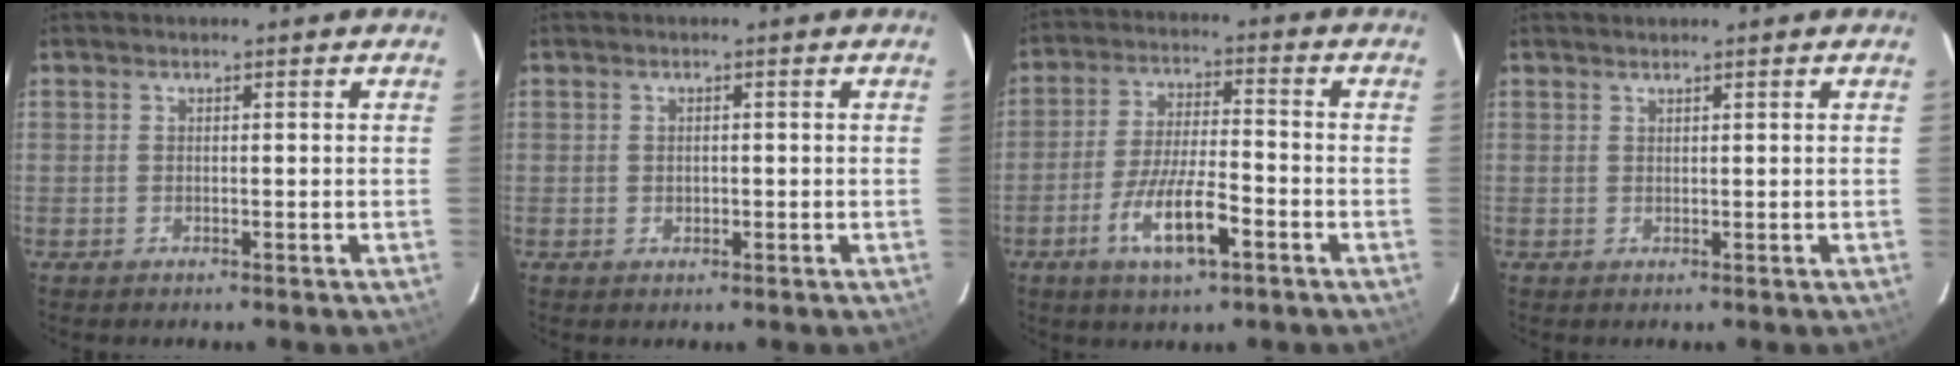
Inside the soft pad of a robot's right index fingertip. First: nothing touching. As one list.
[{"total": 1.0, "force": [-0.1, 0.9, 0.4], "torque": [-0.003, 0.001, 0.000]}, {"total": 10.5, "force": [-5.1, 2.5, 8.9], "torque": [-0.178, -0.009, -0.088]}, {"total": 0.8, "force": [0.7, -0.5, 0.2], "torque": [-0.006, -0.001, 0.013]}]